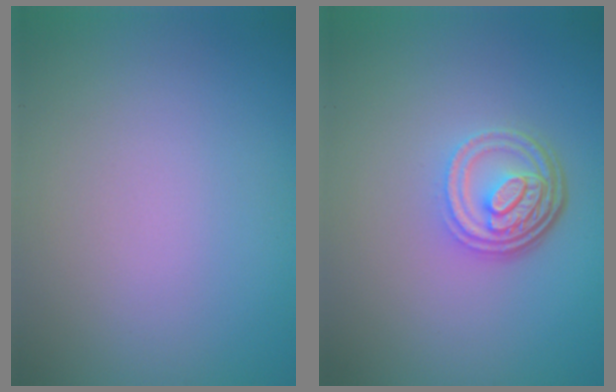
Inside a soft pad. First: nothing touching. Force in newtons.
{"total": 4.7, "press": 3.4, "slide": 3.3}